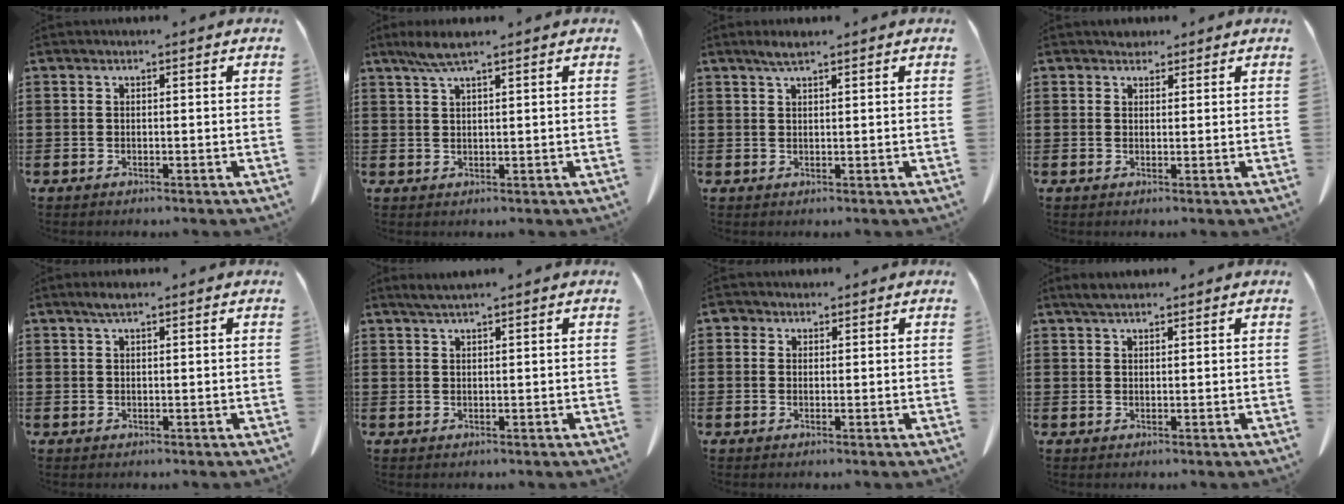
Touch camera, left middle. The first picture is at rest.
{"total": 3.5, "force": [2.3, 0.4, 2.6], "torque": [-0.056, -0.001, 0.042]}
{"total": 2.1, "force": [1.5, 0.3, 1.4], "torque": [-0.030, 0.001, 0.027]}
{"total": 1.8, "force": [1.6, 0.9, 0.2], "torque": [-0.002, 0.001, 0.030]}
{"total": 1.5, "force": [1.0, 0.3, 1.1], "torque": [-0.023, 0.000, 0.018]}
{"total": 1.5, "force": [1.3, -0.1, 0.8], "torque": [-0.018, -0.002, 0.025]}
{"total": 1.6, "force": [1.0, 1.2, 0.3], "torque": [-0.012, 0.005, 0.019]}
{"total": 2.0, "force": [1.7, 0.5, 0.9], "torque": [-0.023, 0.002, 0.033]}